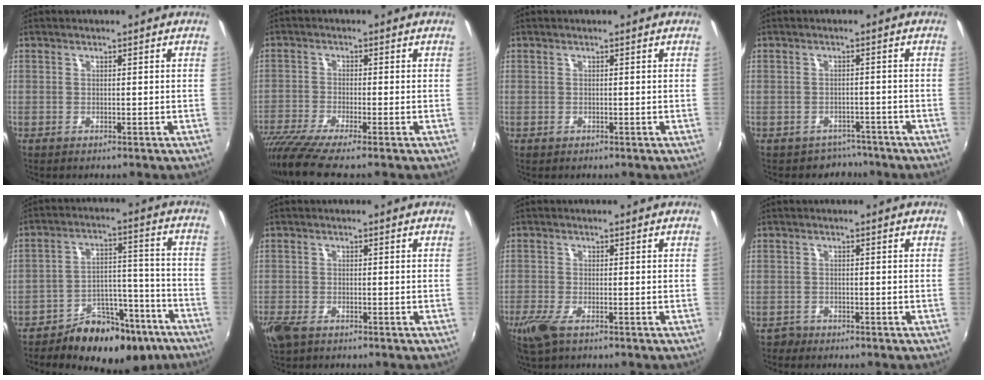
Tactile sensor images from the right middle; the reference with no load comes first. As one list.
[{"total": 9.3, "force": [-7.6, 0.0, 5.3], "torque": [-0.125, -0.045, -0.137]}, {"total": 0.0}, {"total": 4.4, "force": [-3.5, 2.6, -0.2], "torque": [-0.001, 0.006, -0.050]}, {"total": 15.8, "force": [-11.9, 7.9, 6.8], "torque": [-0.103, 0.029, -0.165]}, {"total": 4.3, "force": [-2.9, 1.8, 2.6], "torque": [-0.066, -0.015, -0.057]}, {"total": 4.7, "force": [-3.0, 1.2, 3.4], "torque": [-0.083, -0.017, -0.058]}, {"total": 1.3, "force": [-1.1, 0.7, -0.1], "torque": [-0.001, 0.001, -0.022]}]